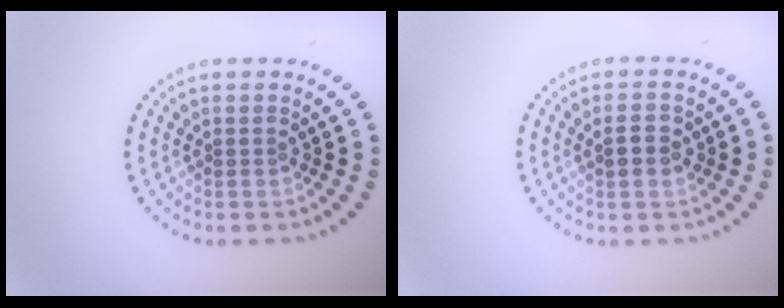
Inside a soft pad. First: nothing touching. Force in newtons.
{"total": 2.2, "press": 2.2, "slide": 0.1}